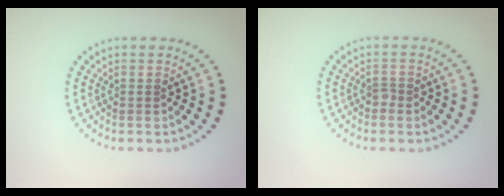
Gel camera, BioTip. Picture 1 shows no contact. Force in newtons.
{"total": 0.8, "press": 0.5, "slide": 0.6}